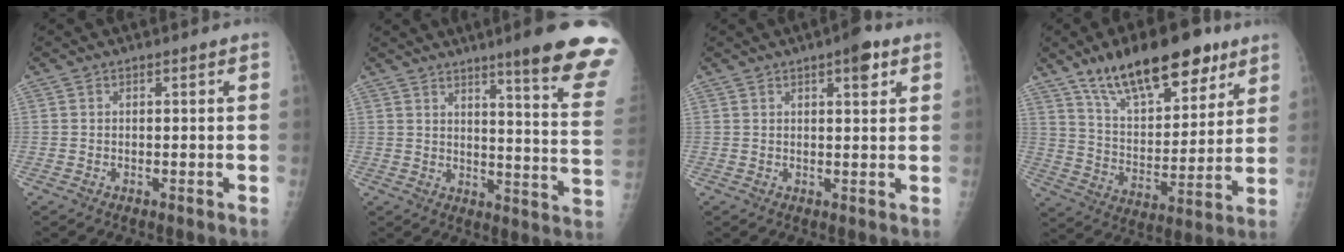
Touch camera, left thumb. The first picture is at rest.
{"total": 18.9, "force": [13.2, 1.1, 13.4], "torque": [-0.148, -0.079, 0.164]}
{"total": 4.5, "force": [2.4, 1.5, 3.5], "torque": [-0.039, -0.007, 0.029]}
{"total": 20.9, "force": [13.6, 8.7, 13.3], "torque": [-0.173, -0.050, 0.230]}